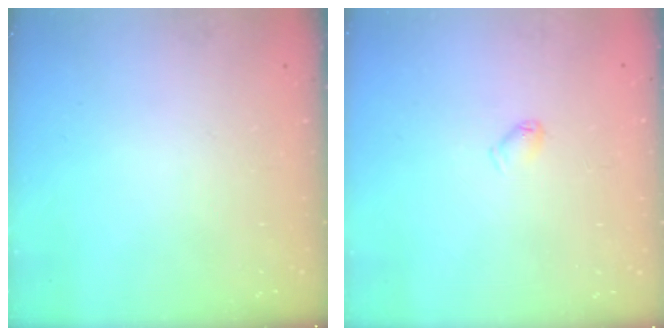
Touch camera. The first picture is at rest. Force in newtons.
{"total": 3.5, "press": 3.5, "slide": 0.5}